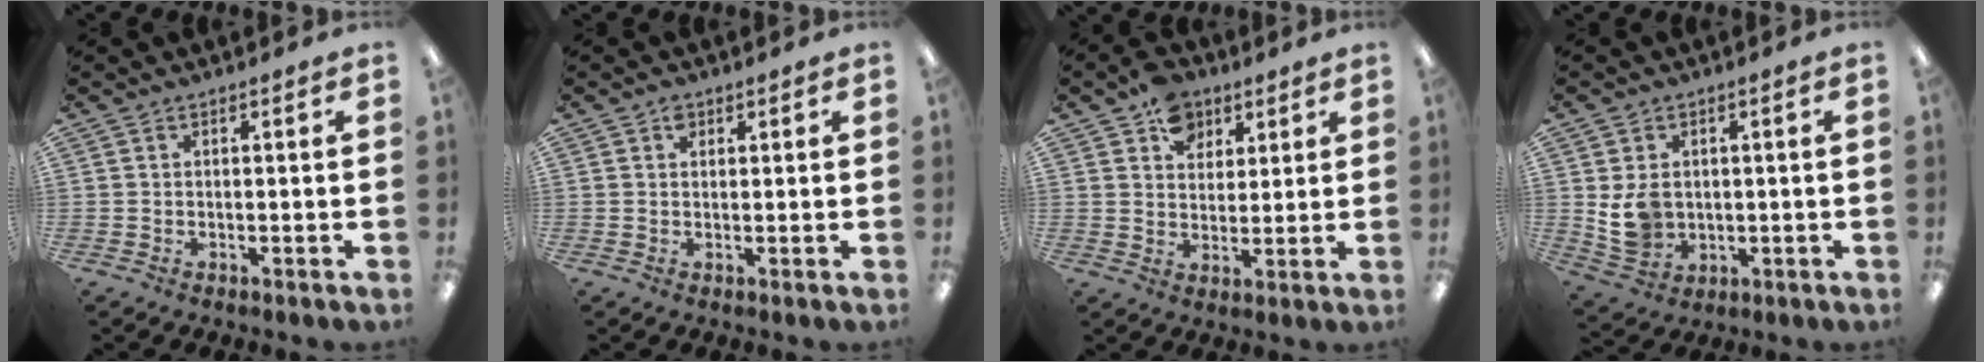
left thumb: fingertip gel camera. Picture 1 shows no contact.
{"total": 1.7, "force": [1.0, 1.2, 0.7], "torque": [0.001, -0.006, 0.016]}
{"total": 9.4, "force": [5.5, 6.7, 3.7], "torque": [-0.047, -0.020, 0.099]}
{"total": 7.1, "force": [0.8, 6.0, 3.7], "torque": [-0.080, 0.005, 0.018]}